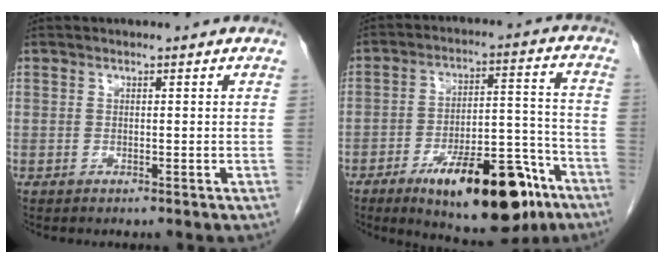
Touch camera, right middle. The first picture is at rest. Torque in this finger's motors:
{"motor_torque": [1.41, -0.73, 0.78, 0.15]}